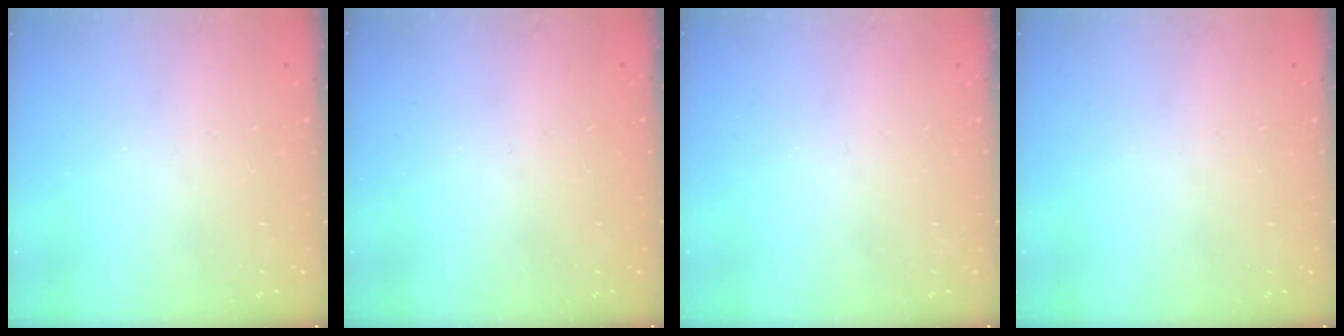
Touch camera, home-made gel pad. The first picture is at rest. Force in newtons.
{"total": 0.0}
{"total": 0.0}
{"total": 0.0}